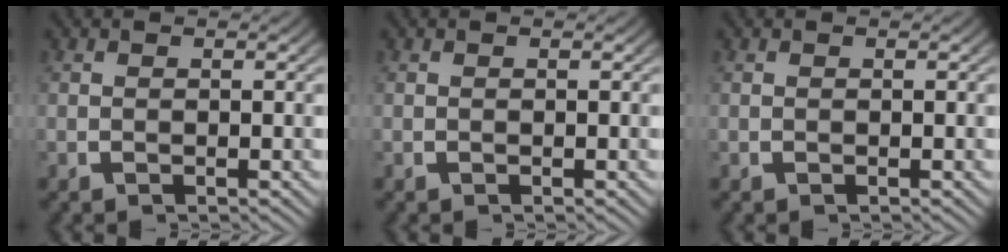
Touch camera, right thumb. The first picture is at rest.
{"total": 0.0}
{"total": 0.0}